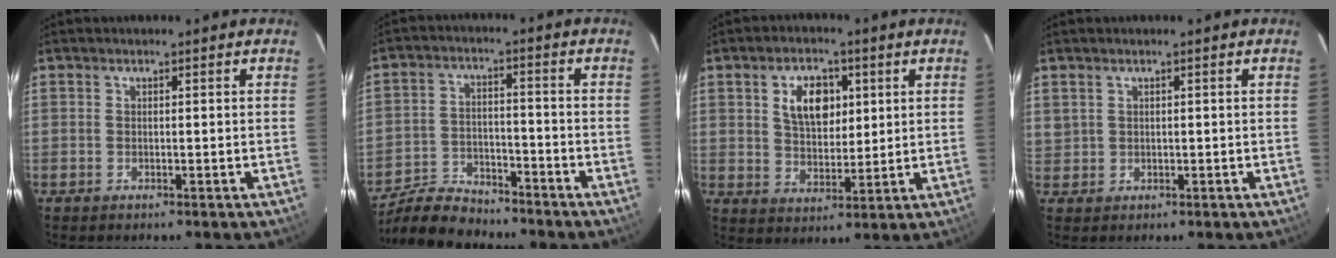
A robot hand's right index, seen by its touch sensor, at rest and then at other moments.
{"total": 10.9, "force": [-9.8, 3.3, 3.4], "torque": [-0.098, 0.003, -0.169]}
{"total": 8.6, "force": [2.9, 5.3, 6.2], "torque": [-0.109, 0.014, 0.056]}
{"total": 1.9, "force": [0.9, 1.6, 0.7], "torque": [-0.011, 0.005, 0.023]}